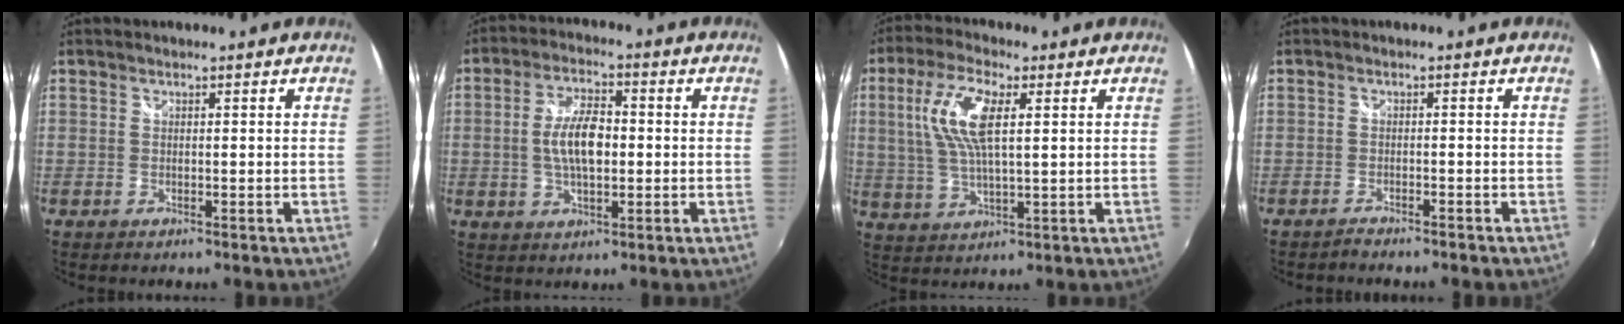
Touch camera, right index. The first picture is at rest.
{"total": 8.8, "force": [-0.3, 4.0, 7.8], "torque": [-0.149, 0.007, -0.005]}
{"total": 10.5, "force": [2.8, 3.4, 9.5], "torque": [-0.195, 0.010, 0.057]}
{"total": 2.2, "force": [-2.1, 0.2, 0.7], "torque": [-0.024, -0.005, -0.035]}